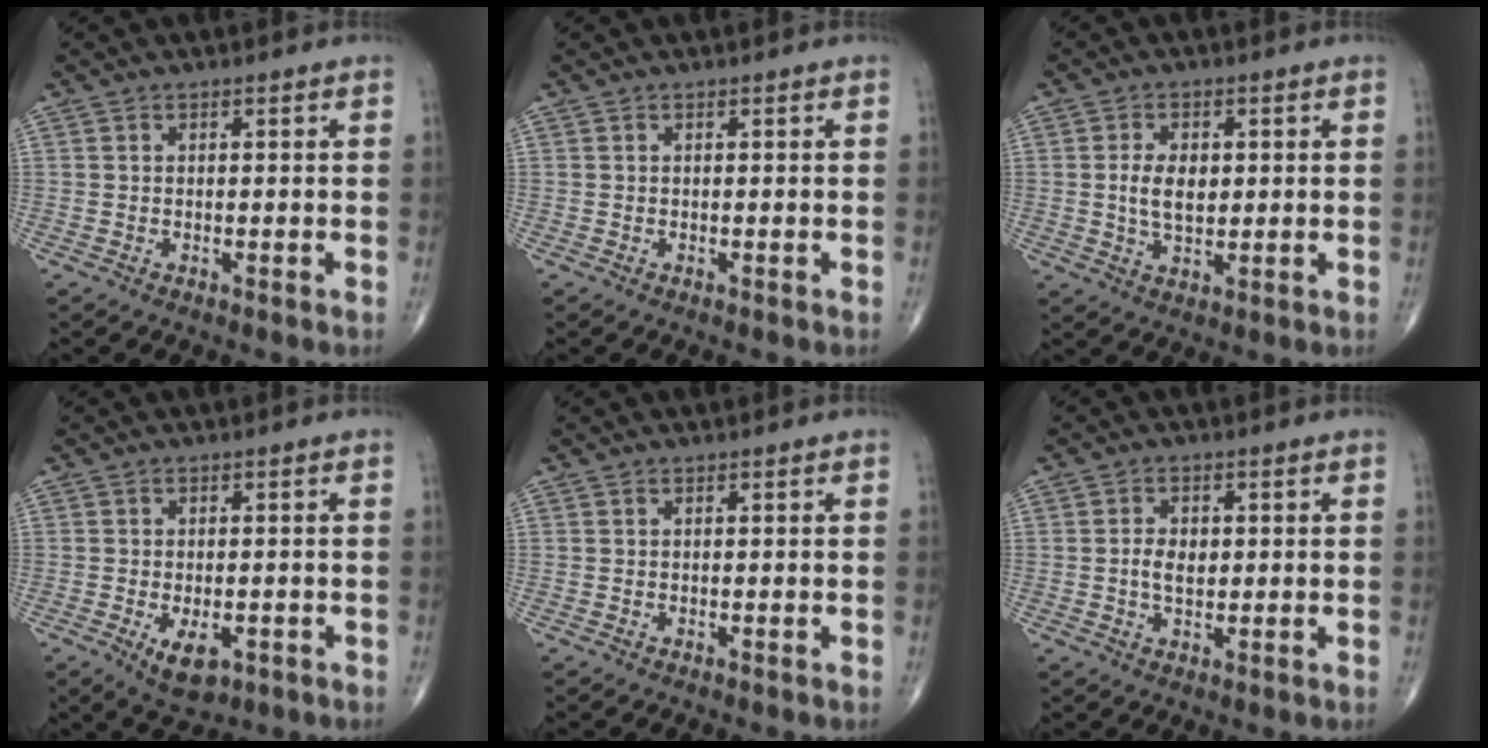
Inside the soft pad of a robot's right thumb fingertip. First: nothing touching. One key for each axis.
{"total": 0.0}
{"total": 6.2, "fx": 0.6, "fy": 3.6, "fz": 5.0, "tx": -0.083, "ty": -0.006, "tz": 0.014}
{"total": 5.8, "fx": -2.1, "fy": 3.0, "fz": 4.4, "tx": -0.066, "ty": -0.002, "tz": -0.021}
{"total": 0.0}
{"total": 4.2, "fx": 0.2, "fy": 2.6, "fz": 3.3, "tx": -0.056, "ty": 0.001, "tz": 0.003}